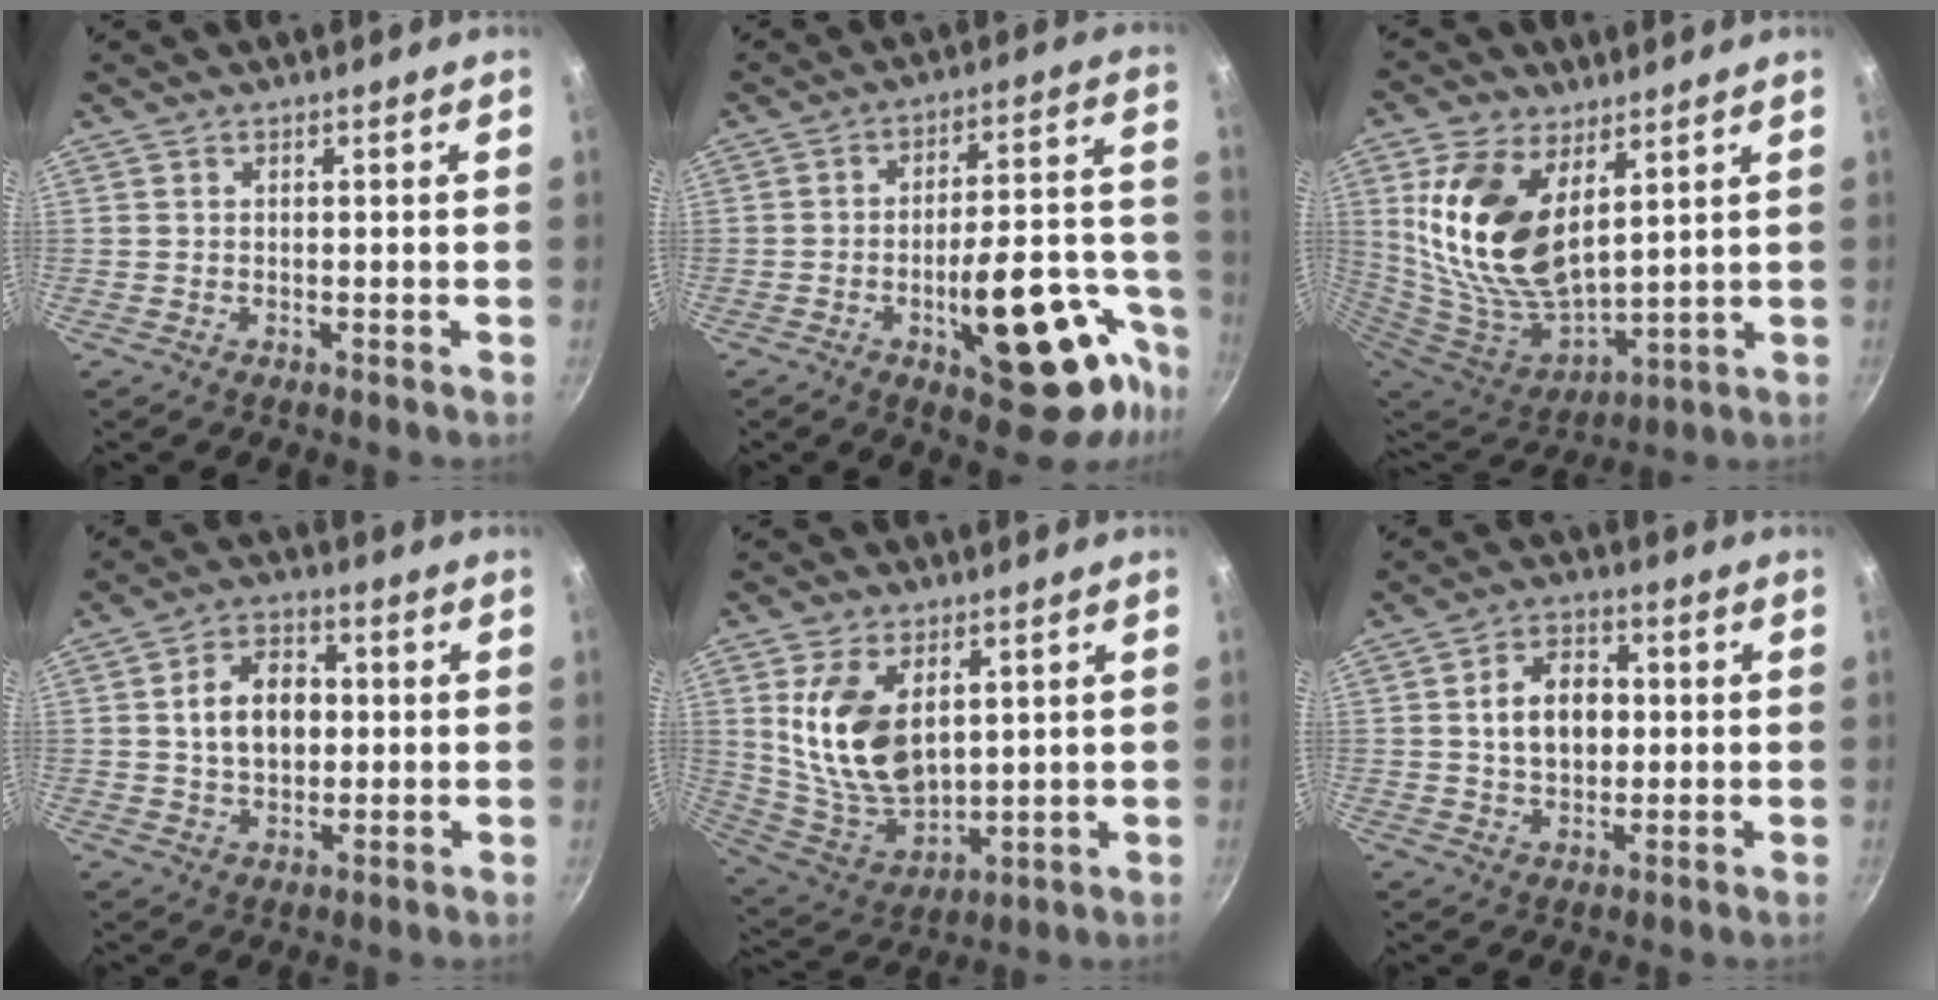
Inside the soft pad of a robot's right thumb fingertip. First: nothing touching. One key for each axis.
{"total": 22.3, "fx": -9.6, "fy": 8.7, "fz": 18.1, "tx": -0.181, "ty": 0.053, "tz": -0.132}
{"total": 19.7, "fx": 6.8, "fy": 11.0, "fz": 14.9, "tx": -0.288, "ty": -0.052, "tz": 0.145}
{"total": 10.2, "fx": 0.9, "fy": 7.2, "fz": 7.2, "tx": -0.097, "ty": 0.013, "tz": 0.011}
{"total": 15.4, "fx": 4.2, "fy": 9.3, "fz": 11.5, "tx": -0.197, "ty": -0.041, "tz": 0.096}
{"total": 9.6, "fx": 0.9, "fy": 6.8, "fz": 6.8, "tx": -0.088, "ty": 0.012, "tz": 0.011}